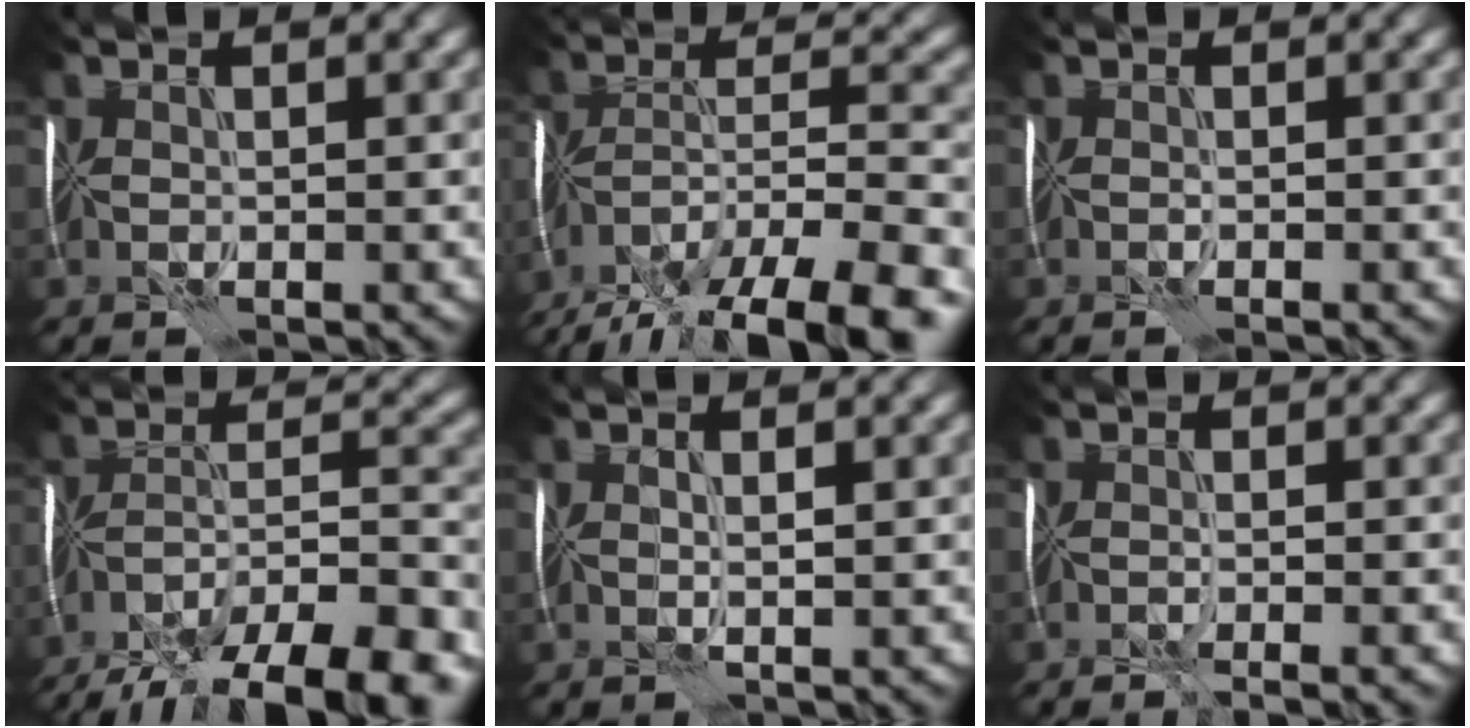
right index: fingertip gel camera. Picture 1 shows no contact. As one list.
[{"total": 17.3, "force": [-13.7, 5.6, 8.8], "torque": [-0.149, -0.020, -0.196]}, {"total": 0.8, "force": [-0.6, -0.1, 0.5], "torque": [-0.006, -0.008, -0.008]}, {"total": 17.3, "force": [-13.8, 5.8, 8.7], "torque": [-0.133, -0.011, -0.188]}, {"total": 0.9, "force": [0.3, -0.1, 0.8], "torque": [-0.012, 0.000, 0.005]}, {"total": 1.7, "force": [-1.2, 0.1, 1.2], "torque": [-0.013, -0.004, -0.022]}]